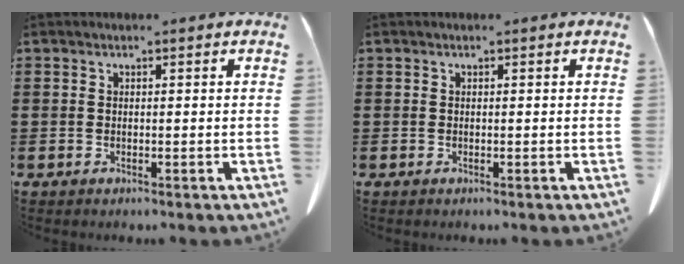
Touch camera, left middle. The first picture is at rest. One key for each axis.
{"total": 0.0}